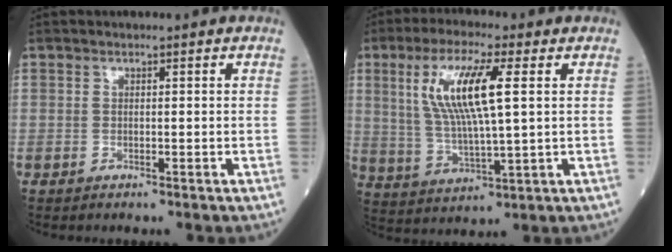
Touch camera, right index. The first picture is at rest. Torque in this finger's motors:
{"motor_torque": [0.38, 0.21, 0.28, 0.21]}